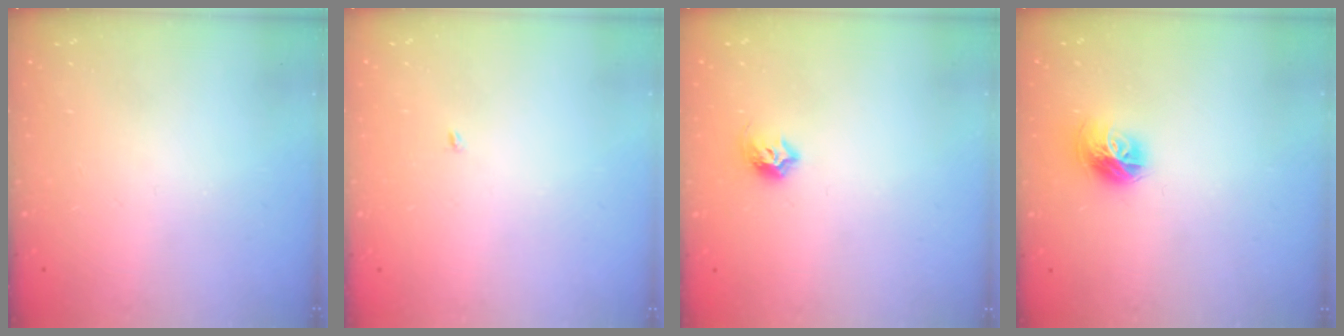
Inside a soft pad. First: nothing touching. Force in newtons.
{"total": 1.9, "press": 1.9, "slide": 0.2}
{"total": 7.1, "press": 7.0, "slide": 0.8}
{"total": 10.0, "press": 9.9, "slide": 1.2}